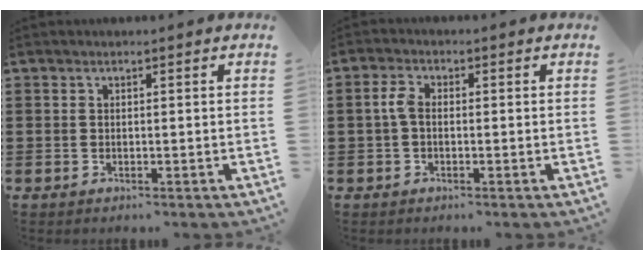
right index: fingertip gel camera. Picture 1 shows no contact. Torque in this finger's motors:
{"motor_torque": [0.30, -0.08, 0.16, 0.08]}